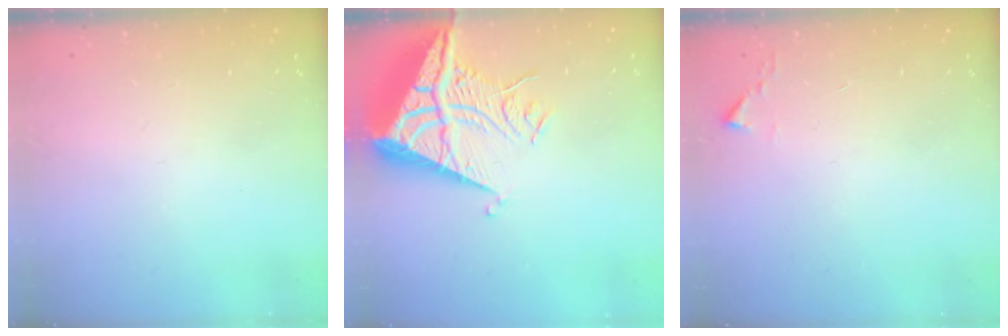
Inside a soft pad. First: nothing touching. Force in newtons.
{"total": 13.3, "press": 13.2, "slide": 1.4}
{"total": 2.4, "press": 2.4, "slide": 0.3}